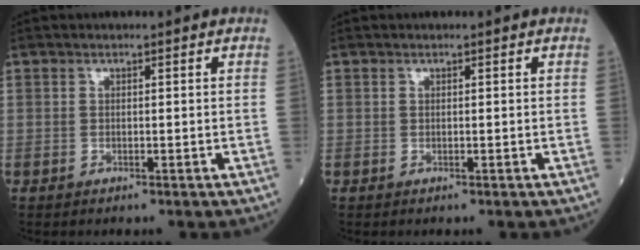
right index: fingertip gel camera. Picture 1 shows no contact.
{"total": 0.0}